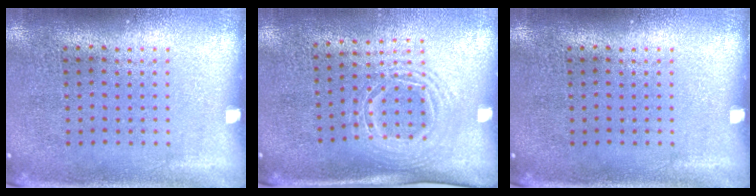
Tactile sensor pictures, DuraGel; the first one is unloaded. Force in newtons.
{"total": 1.6, "press": 1.3, "slide": 1.0}
{"total": 0.0}